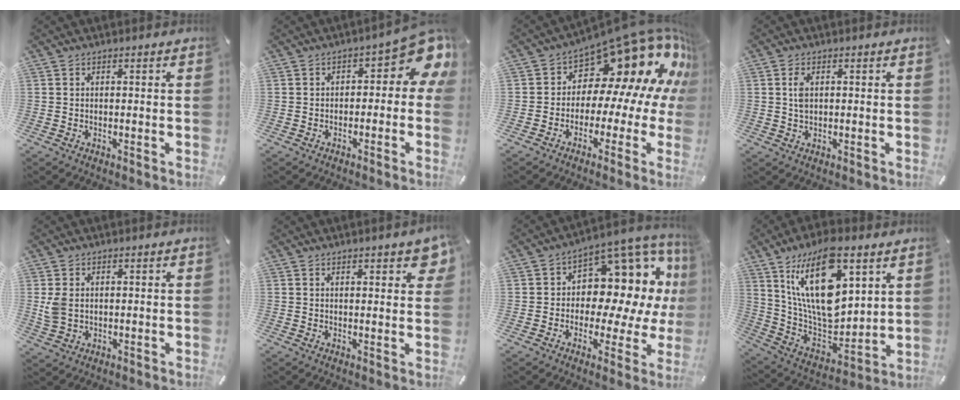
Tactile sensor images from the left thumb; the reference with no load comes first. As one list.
[{"total": 8.8, "force": [3.0, 4.1, 7.2], "torque": [-0.091, -0.032, 0.049]}, {"total": 19.4, "force": [10.2, 10.2, 13.0], "torque": [-0.185, -0.089, 0.178]}, {"total": 3.1, "force": [0.6, 1.8, 2.4], "torque": [-0.053, 0.007, 0.009]}, {"total": 4.5, "force": [0.9, 3.2, 2.9], "torque": [-0.057, 0.000, 0.015]}, {"total": 3.9, "force": [2.6, 1.1, 2.7], "torque": [-0.041, -0.010, 0.043]}, {"total": 12.9, "force": [4.6, 8.7, 8.4], "torque": [-0.096, -0.066, 0.076]}, {"total": 22.5, "force": [10.4, 11.1, 16.5], "torque": [-0.337, -0.065, 0.170]}]